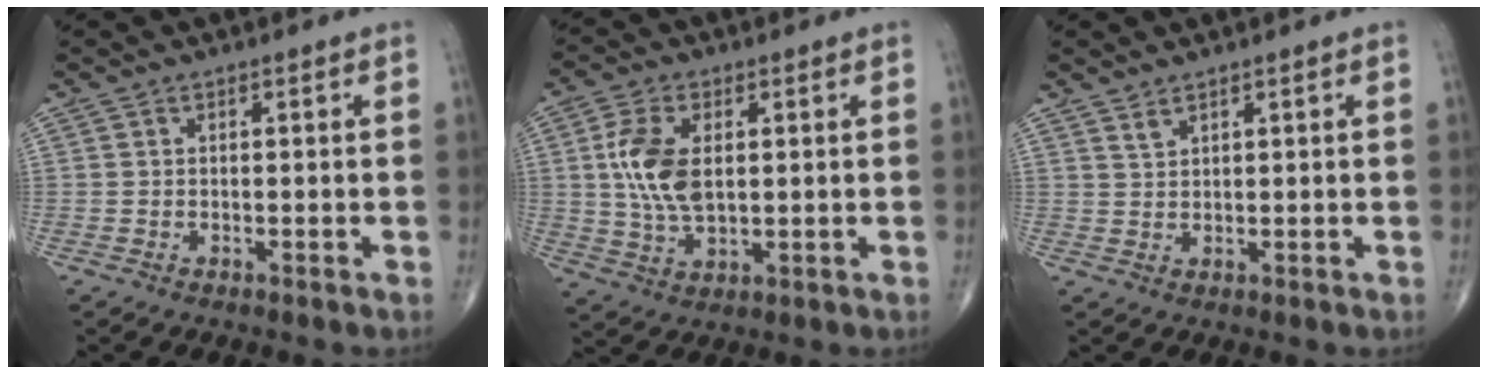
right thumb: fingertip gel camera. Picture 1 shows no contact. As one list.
[{"total": 10.2, "force": [1.6, 5.6, 8.3], "torque": [-0.167, -0.006, 0.034]}, {"total": 1.7, "force": [1.4, 0.6, 0.7], "torque": [-0.008, -0.007, 0.030]}]